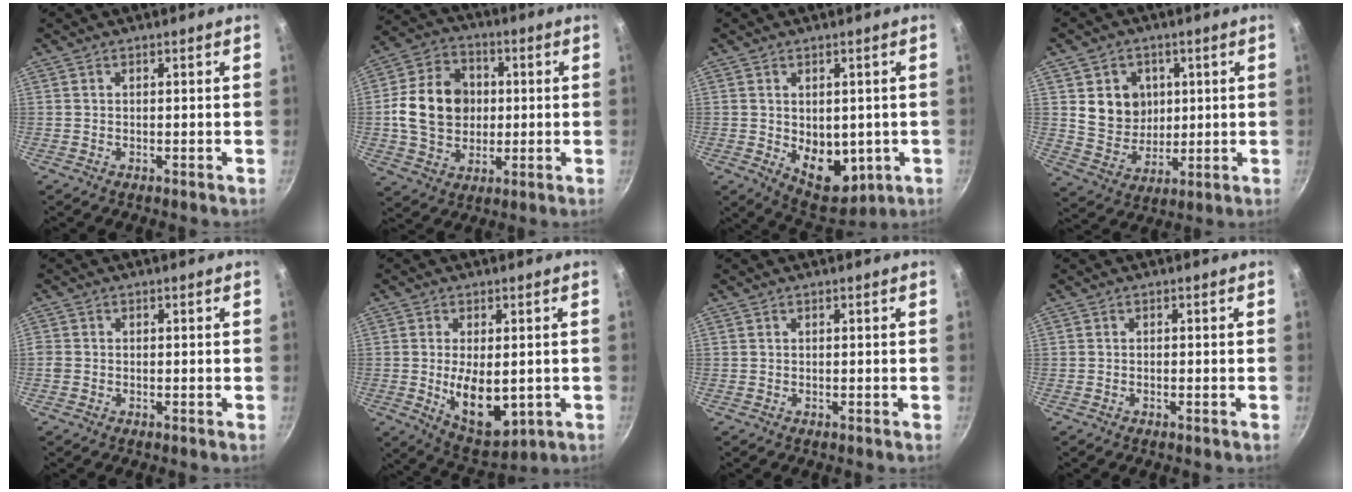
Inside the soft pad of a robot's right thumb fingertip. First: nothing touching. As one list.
[{"total": 15.2, "force": [0.8, 12.2, 9.0], "torque": [-0.139, 0.017, 0.010]}, {"total": 10.0, "force": [-0.9, 6.8, 7.2], "torque": [-0.070, -0.018, 0.009]}, {"total": 10.0, "force": [2.2, 8.7, 4.4], "torque": [-0.047, -0.017, 0.051]}, {"total": 1.5, "force": [-0.4, 1.3, 0.6], "torque": [-0.011, 0.001, -0.010]}, {"total": 10.9, "force": [-1.0, 5.8, 9.2], "torque": [-0.132, -0.014, 0.005]}, {"total": 0.0}, {"total": 0.6, "force": [-0.4, 0.2, 0.4], "torque": [-0.012, 0.004, -0.009]}]